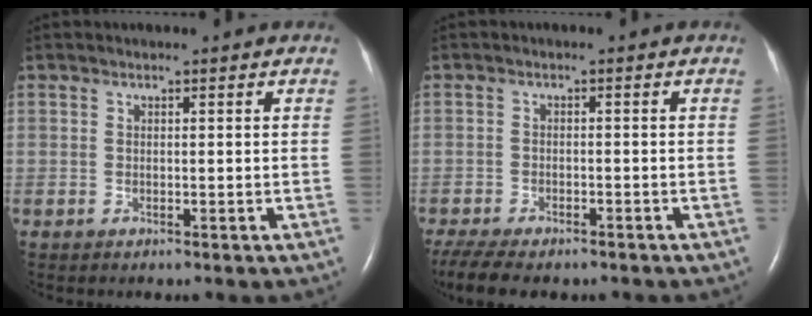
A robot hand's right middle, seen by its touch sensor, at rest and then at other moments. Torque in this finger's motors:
{"motor_torque": [0.57, -0.55, 0.10, 0.07]}